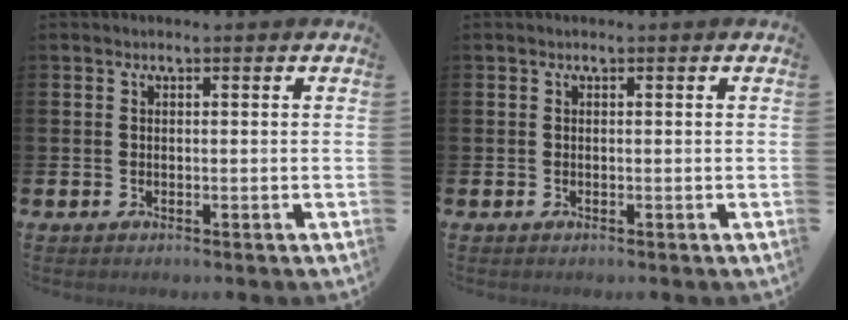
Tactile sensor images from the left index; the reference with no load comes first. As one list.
[{"total": 0.0}]